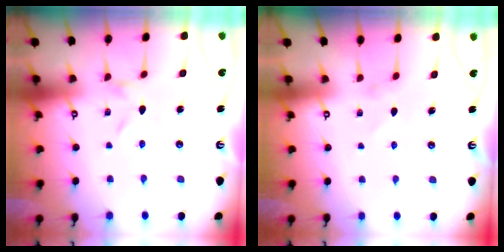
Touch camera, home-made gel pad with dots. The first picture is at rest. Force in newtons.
{"total": 3.9, "press": 3.8, "slide": 0.5}